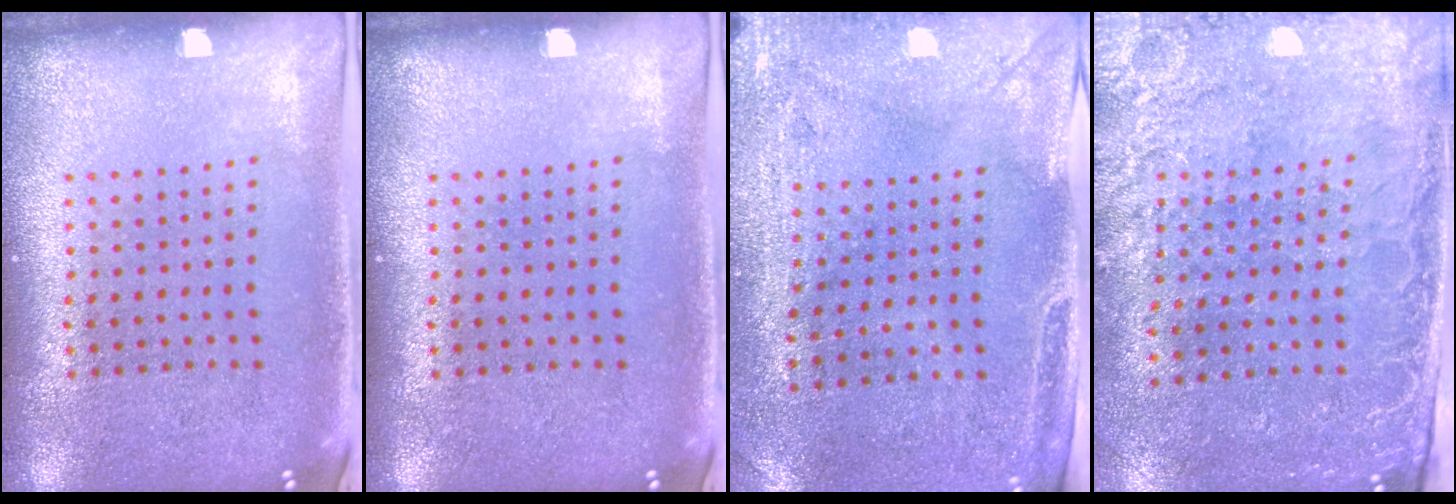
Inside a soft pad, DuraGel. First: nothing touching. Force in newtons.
{"total": 0.0}
{"total": 3.0, "press": 2.4, "slide": 1.8}
{"total": 2.7, "press": 2.4, "slide": 1.2}